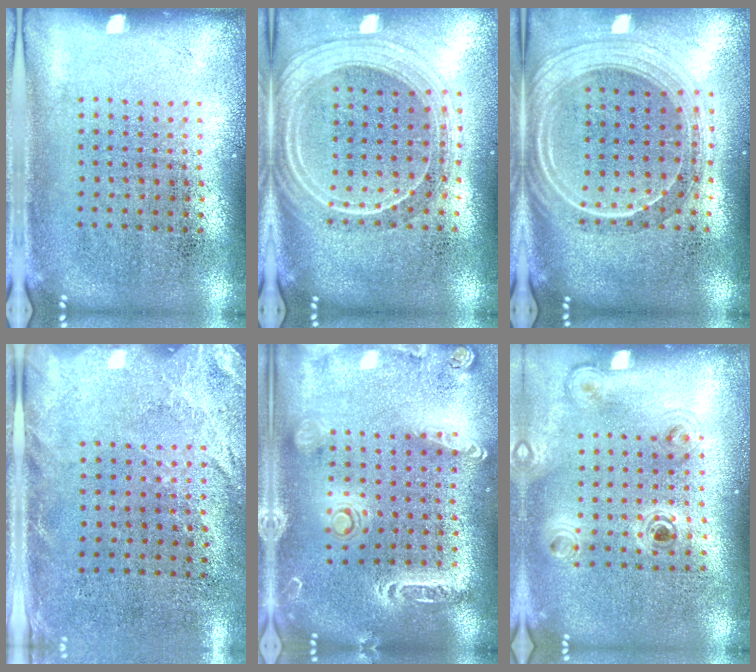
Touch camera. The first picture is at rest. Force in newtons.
{"total": 2.3, "press": 2.0, "slide": 1.2}
{"total": 2.3, "press": 2.0, "slide": 1.1}
{"total": 2.6, "press": 2.0, "slide": 1.5}
{"total": 2.0, "press": 1.9, "slide": 0.5}
{"total": 1.1, "press": 1.0, "slide": 0.3}